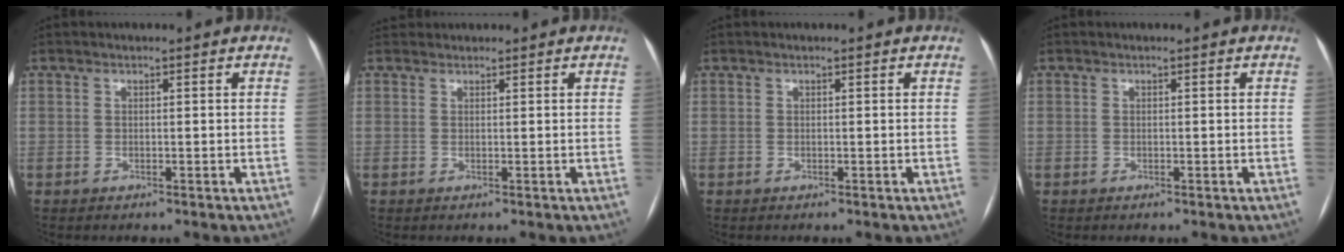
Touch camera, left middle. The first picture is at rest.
{"total": 1.7, "force": [1.6, 0.6, 0.0], "torque": [0.001, 0.025, 0.028]}
{"total": 0.0}
{"total": 0.0}